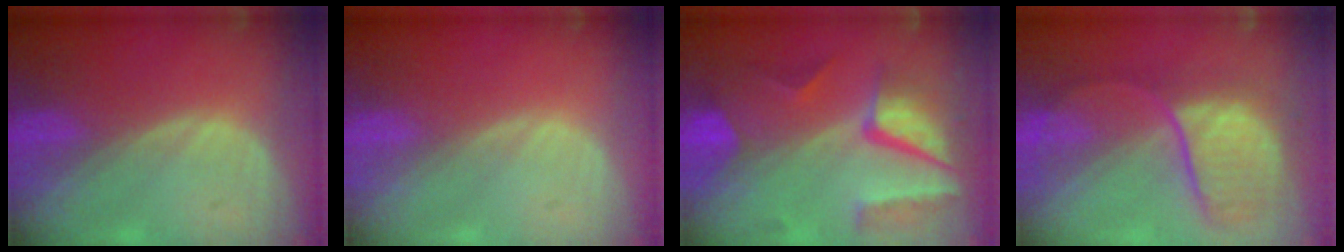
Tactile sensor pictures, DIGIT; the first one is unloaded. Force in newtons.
{"total": 0.0}
{"total": 10.3, "press": 8.6, "slide": 5.6}
{"total": 9.1, "press": 8.7, "slide": 2.9}